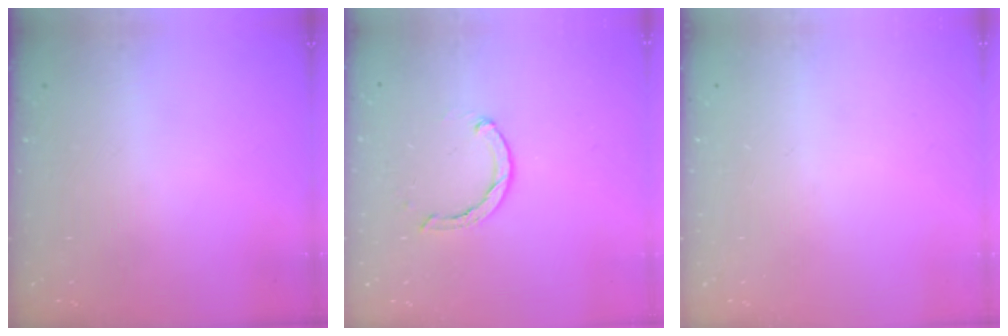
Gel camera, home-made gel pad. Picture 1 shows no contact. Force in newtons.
{"total": 2.4, "press": 2.4, "slide": 0.1}
{"total": 0.0}